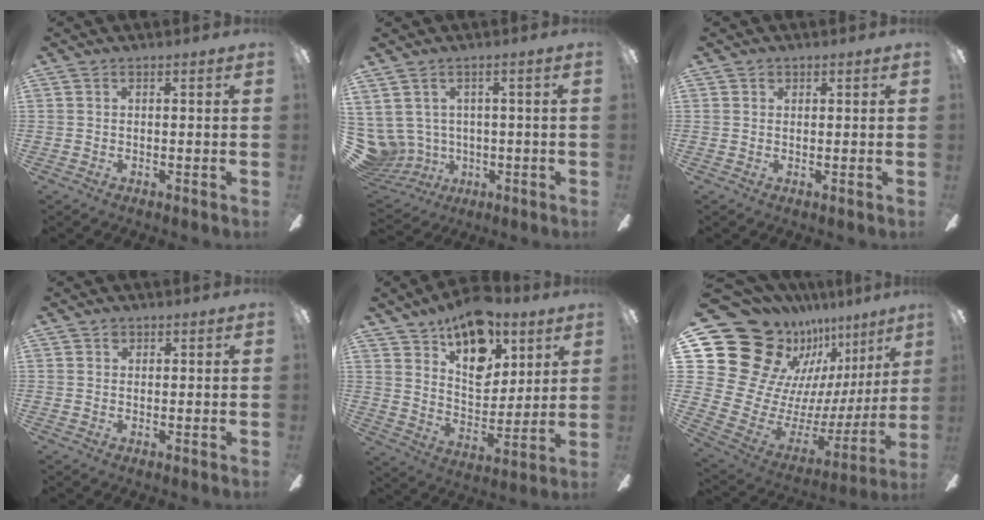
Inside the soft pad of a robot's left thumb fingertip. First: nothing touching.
{"total": 6.5, "force": [1.4, 6.3, 1.3], "torque": [-0.091, -0.022, 0.030]}
{"total": 1.2, "force": [0.7, 1.0, 0.3], "torque": [0.000, -0.001, 0.011]}
{"total": 1.6, "force": [1.0, 1.2, 0.5], "torque": [-0.005, -0.001, 0.016]}
{"total": 17.2, "force": [11.5, 9.6, 8.4], "torque": [-0.128, -0.063, 0.206]}
{"total": 23.1, "force": [14.2, 14.7, 10.6], "torque": [-0.213, -0.135, 0.293]}